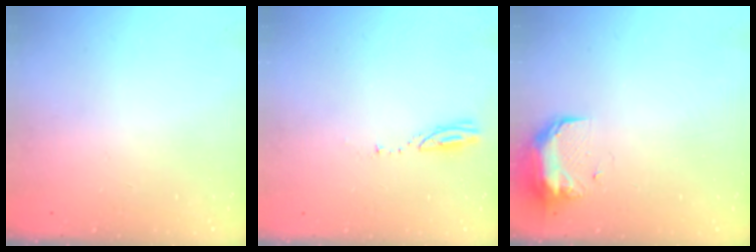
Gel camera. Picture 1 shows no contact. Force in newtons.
{"total": 2.9, "press": 2.9, "slide": 0.2}
{"total": 9.0, "press": 8.7, "slide": 2.1}